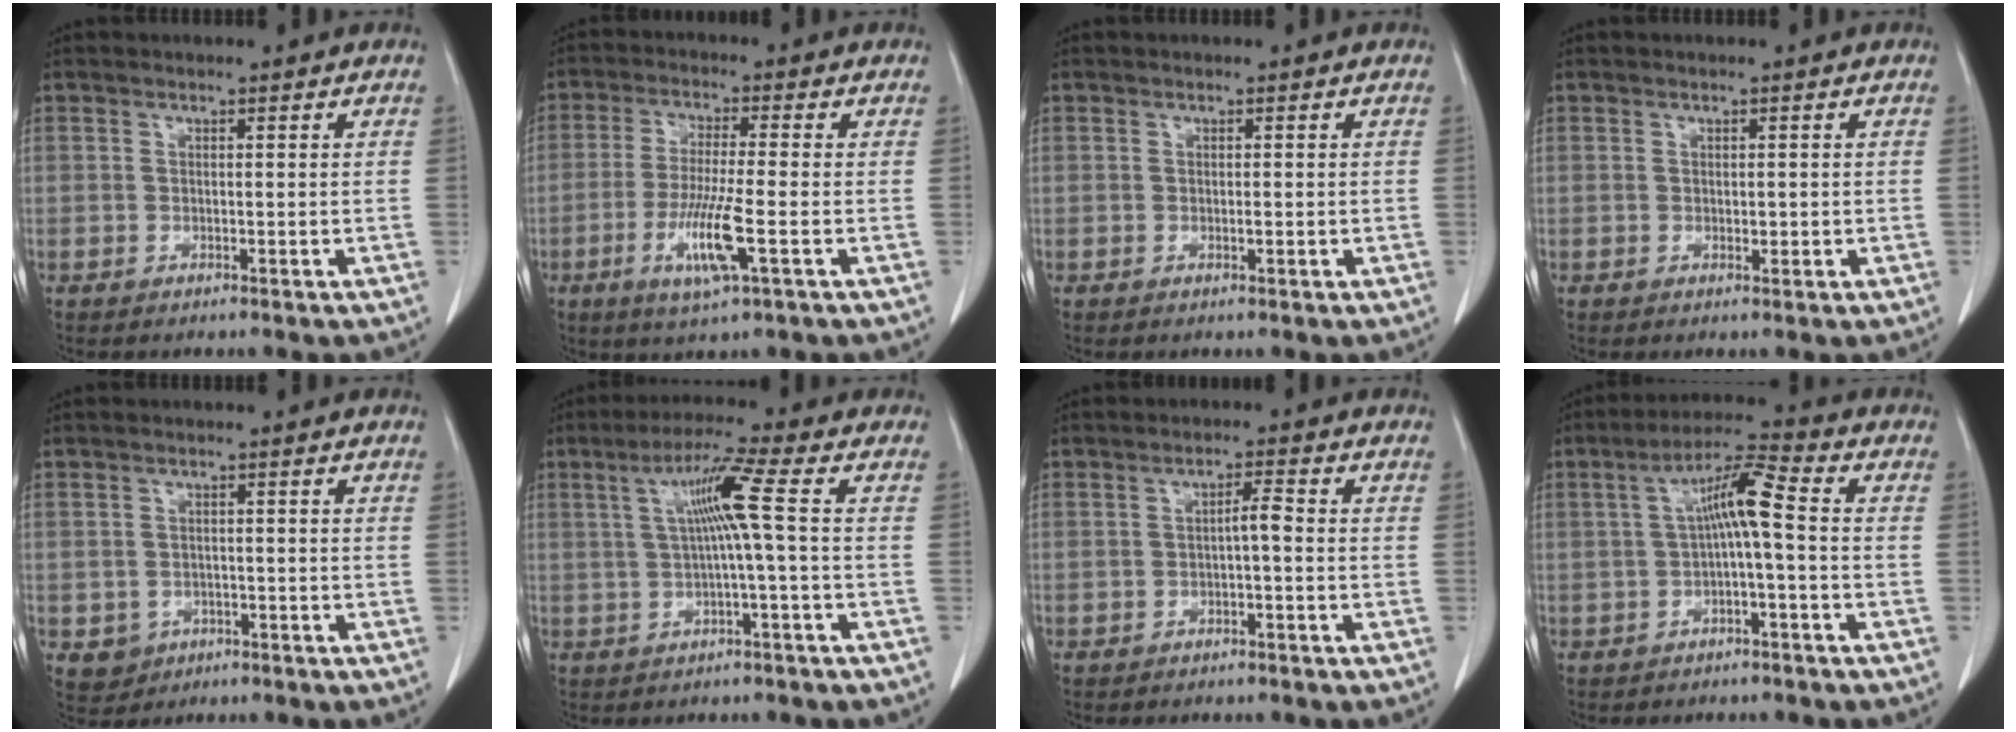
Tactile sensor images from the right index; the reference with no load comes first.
{"total": 8.5, "force": [-2.9, 0.2, 8.0], "torque": [-0.160, -0.016, -0.053]}
{"total": 0.7, "force": [-0.1, 0.2, 0.6], "torque": [-0.013, -0.001, 0.001]}
{"total": 1.0, "force": [-0.1, 0.6, 0.8], "torque": [-0.011, 0.000, 0.002]}
{"total": 3.3, "force": [-1.2, 3.1, 0.6], "torque": [-0.004, 0.007, -0.008]}
{"total": 6.8, "force": [0.7, -1.2, 6.7], "torque": [-0.122, 0.016, 0.017]}
{"total": 2.3, "force": [-0.5, 0.2, 2.2], "torque": [-0.037, 0.005, -0.007]}
{"total": 7.1, "force": [-0.1, 0.4, 7.1], "torque": [-0.129, 0.026, -0.005]}